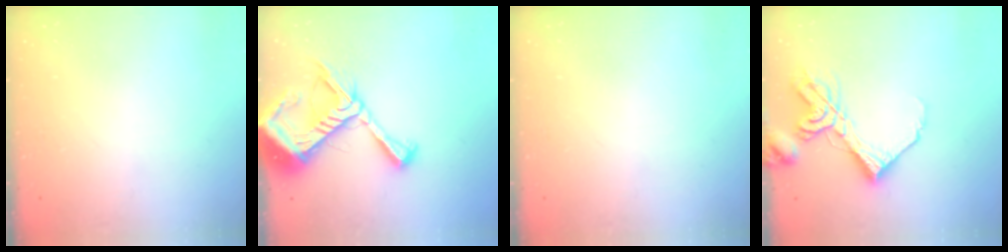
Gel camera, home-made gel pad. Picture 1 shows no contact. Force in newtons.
{"total": 14.3, "press": 14.2, "slide": 1.5}
{"total": 0.0}
{"total": 12.1, "press": 12.0, "slide": 1.3}